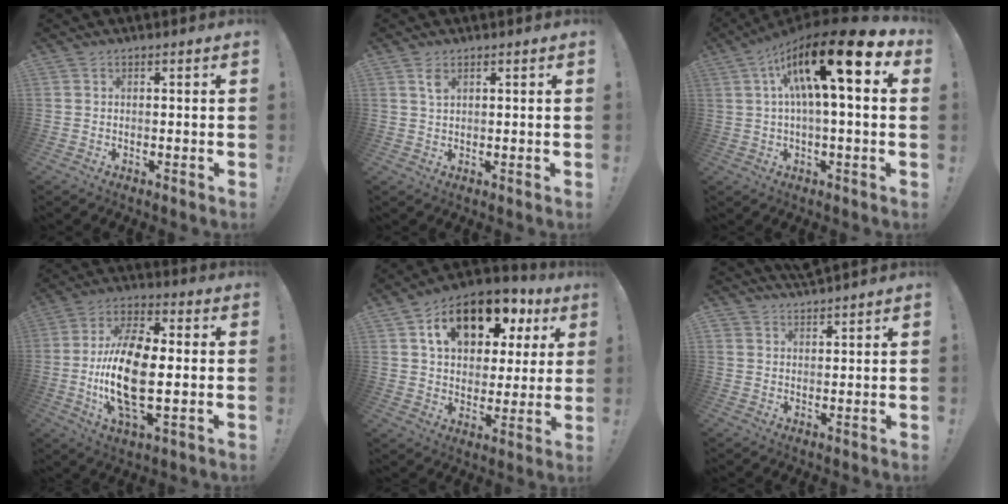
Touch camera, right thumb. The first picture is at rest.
{"total": 2.8, "force": [1.4, 1.3, 2.0], "torque": [-0.028, -0.005, 0.023]}
{"total": 18.2, "force": [6.6, 3.6, 16.6], "torque": [-0.277, -0.039, 0.100]}
{"total": 19.5, "force": [-1.7, 9.0, 17.2], "torque": [-0.340, -0.004, -0.032]}
{"total": 17.3, "force": [9.1, 10.0, 10.8], "torque": [-0.172, -0.040, 0.157]}
{"total": 3.4, "force": [3.3, 0.9, -0.1], "torque": [0.008, -0.026, 0.063]}